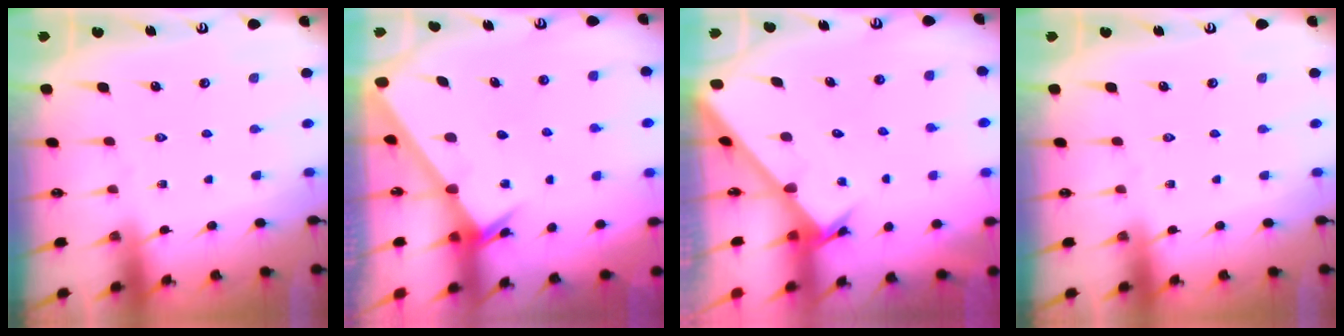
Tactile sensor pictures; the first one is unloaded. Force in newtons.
{"total": 1.9, "press": 1.9, "slide": 0.1}
{"total": 2.5, "press": 2.5, "slide": 0.1}
{"total": 0.0}